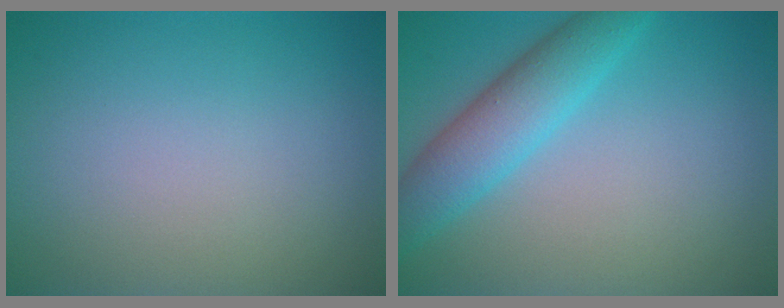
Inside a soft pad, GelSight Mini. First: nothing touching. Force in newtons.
{"total": 4.9, "press": 4.9, "slide": 0.2}